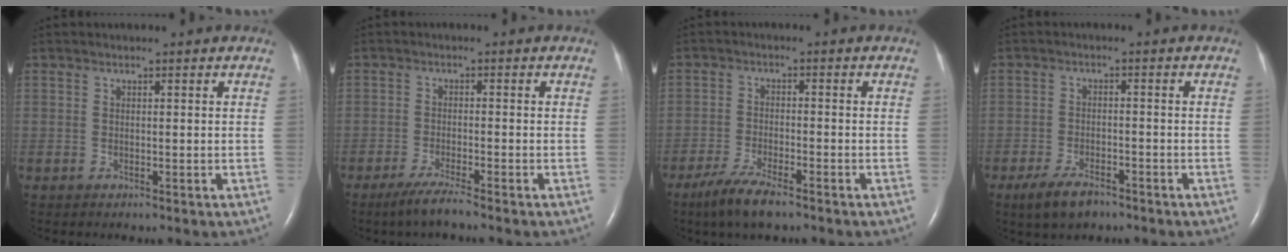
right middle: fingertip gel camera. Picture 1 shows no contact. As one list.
[{"total": 3.8, "force": [-2.9, -0.5, 2.3], "torque": [-0.057, -0.014, -0.060]}, {"total": 6.1, "force": [-4.4, 0.9, 4.1], "torque": [-0.094, -0.015, -0.080]}, {"total": 5.2, "force": [-3.8, 1.9, 3.1], "torque": [-0.072, -0.007, -0.062]}]